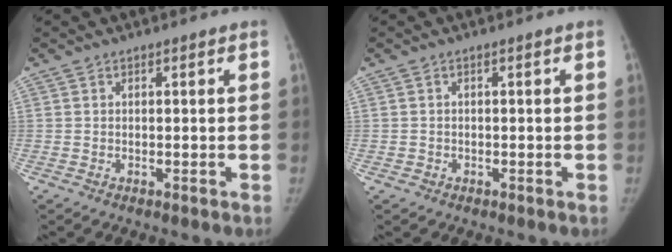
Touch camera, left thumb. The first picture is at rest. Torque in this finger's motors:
{"motor_torque": [-0.15, -0.05, 0.54, -0.09, -0.01]}